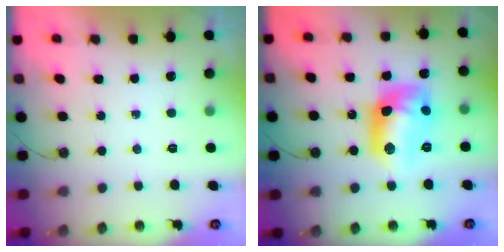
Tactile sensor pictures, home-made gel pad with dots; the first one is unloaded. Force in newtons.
{"total": 13.7, "press": 13.7, "slide": 1.1}